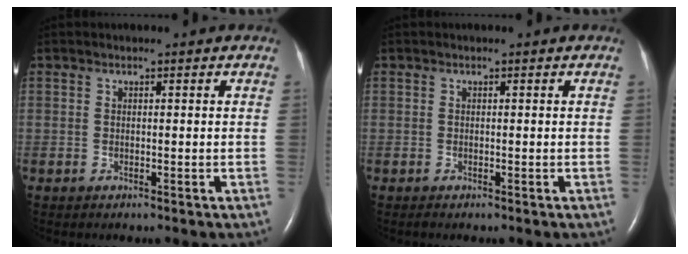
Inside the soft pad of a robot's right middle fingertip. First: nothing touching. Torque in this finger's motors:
{"motor_torque": [0.16, -0.11, -0.08, -0.01]}